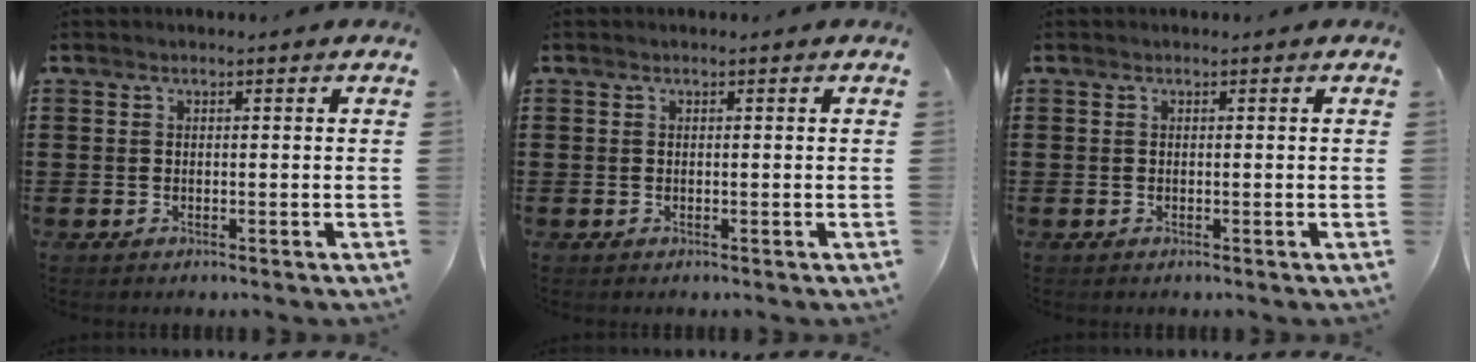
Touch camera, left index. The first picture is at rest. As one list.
[{"total": 0.0}, {"total": 0.0}]